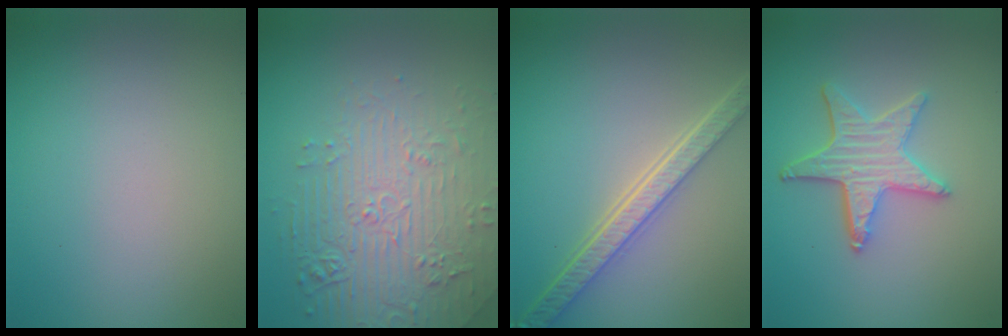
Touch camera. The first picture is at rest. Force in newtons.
{"total": 4.9, "press": 4.5, "slide": 2.0}
{"total": 5.5, "press": 4.1, "slide": 3.7}
{"total": 4.4, "press": 3.7, "slide": 2.4}